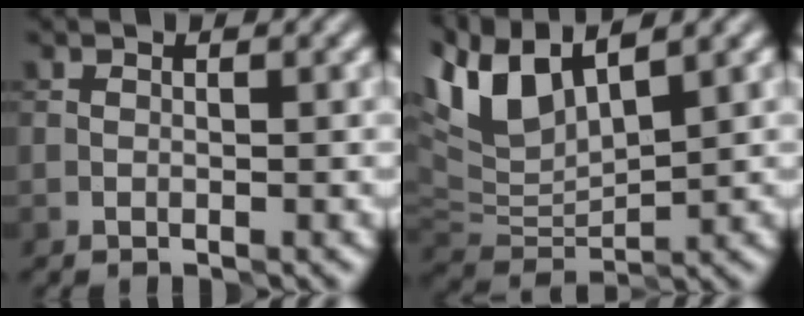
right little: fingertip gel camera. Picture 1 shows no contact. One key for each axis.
{"total": 7.2, "fx": 4.8, "fy": 2.8, "fz": 4.7, "tx": -0.111, "ty": 0.014, "tz": 0.089}